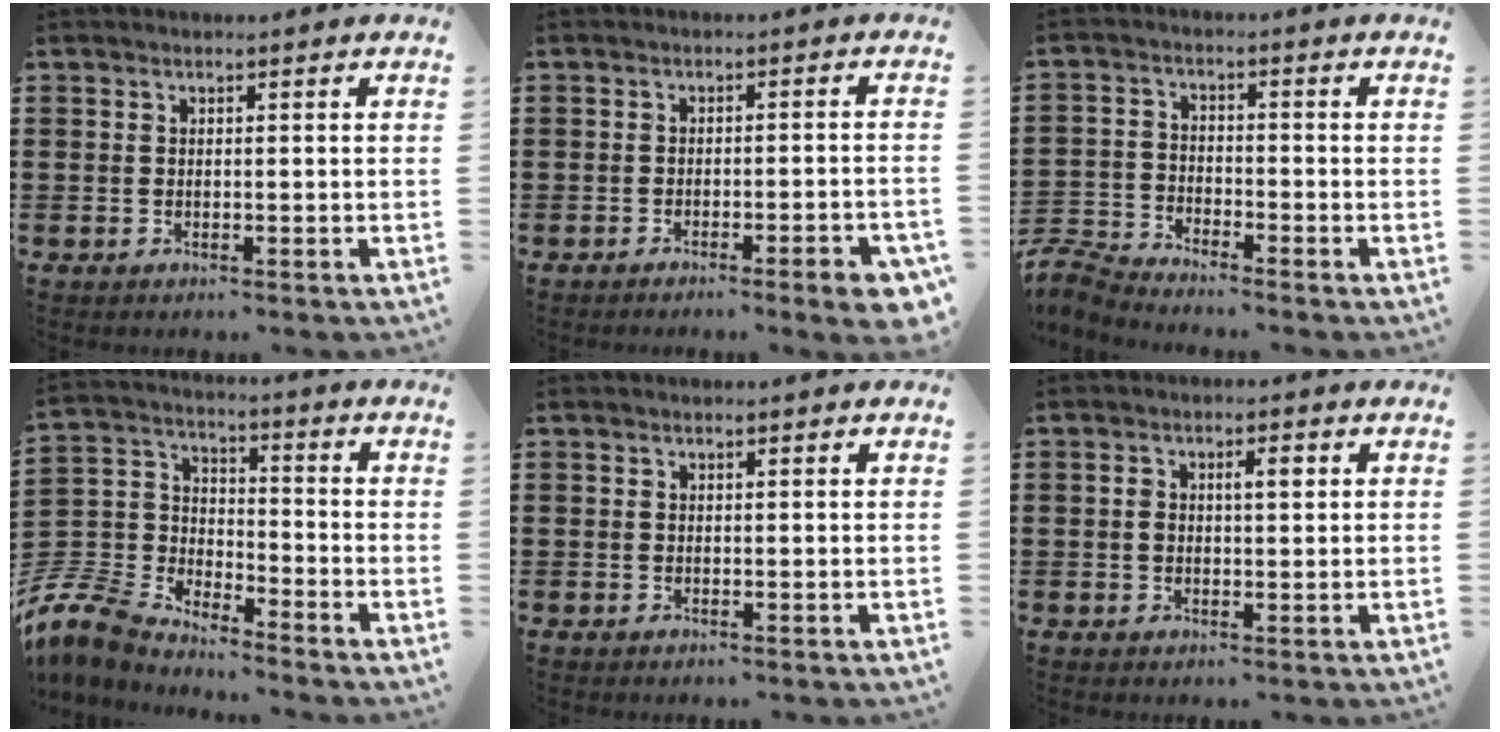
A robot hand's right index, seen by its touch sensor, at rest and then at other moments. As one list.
[{"total": 3.6, "force": [-2.6, 0.1, 2.5], "torque": [-0.039, -0.007, -0.045]}, {"total": 3.8, "force": [-3.8, 0.2, 0.3], "torque": [-0.033, -0.009, -0.086]}, {"total": 7.7, "force": [-7.1, 2.4, 1.7], "torque": [-0.080, -0.005, -0.152]}, {"total": 0.0}, {"total": 3.0, "force": [0.5, 1.1, 2.8], "torque": [-0.047, 0.003, 0.003]}]